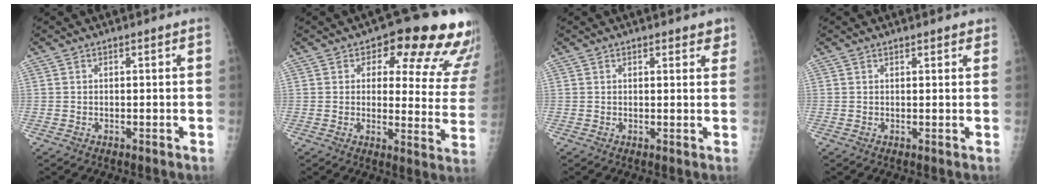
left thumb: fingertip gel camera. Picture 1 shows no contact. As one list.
[{"total": 17.9, "force": [11.5, 7.4, 11.5], "torque": [-0.084, -0.061, 0.121]}, {"total": 3.1, "force": [2.2, 1.3, 1.7], "torque": [0.000, -0.008, 0.024]}, {"total": 2.0, "force": [1.6, 0.7, 1.0], "torque": [-0.002, -0.003, 0.017]}]